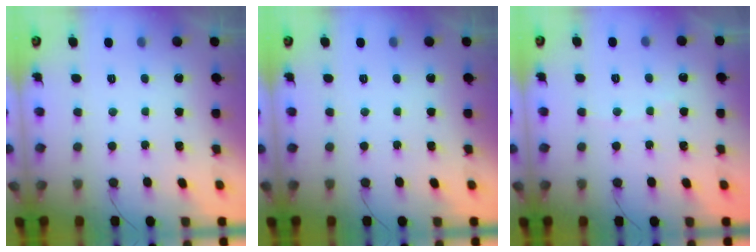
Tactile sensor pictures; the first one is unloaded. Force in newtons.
{"total": 0.0}
{"total": 2.0, "press": 2.0, "slide": 0.3}